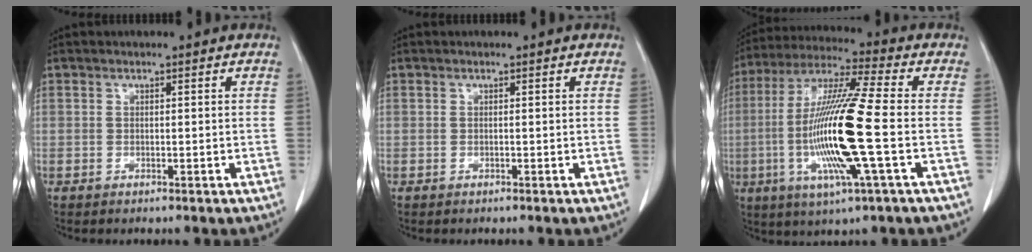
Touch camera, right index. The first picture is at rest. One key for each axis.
{"total": 0.0}
{"total": 17.4, "fx": -3.1, "fy": 0.1, "fz": 17.1, "tx": -0.351, "ty": -0.010, "tz": -0.067}